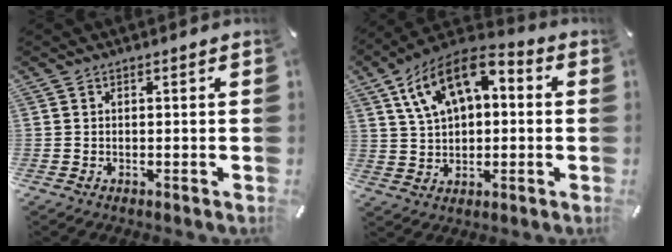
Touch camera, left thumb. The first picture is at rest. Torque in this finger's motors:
{"motor_torque": [1.43, 1.46, 1.47, -1.30, 0.20]}